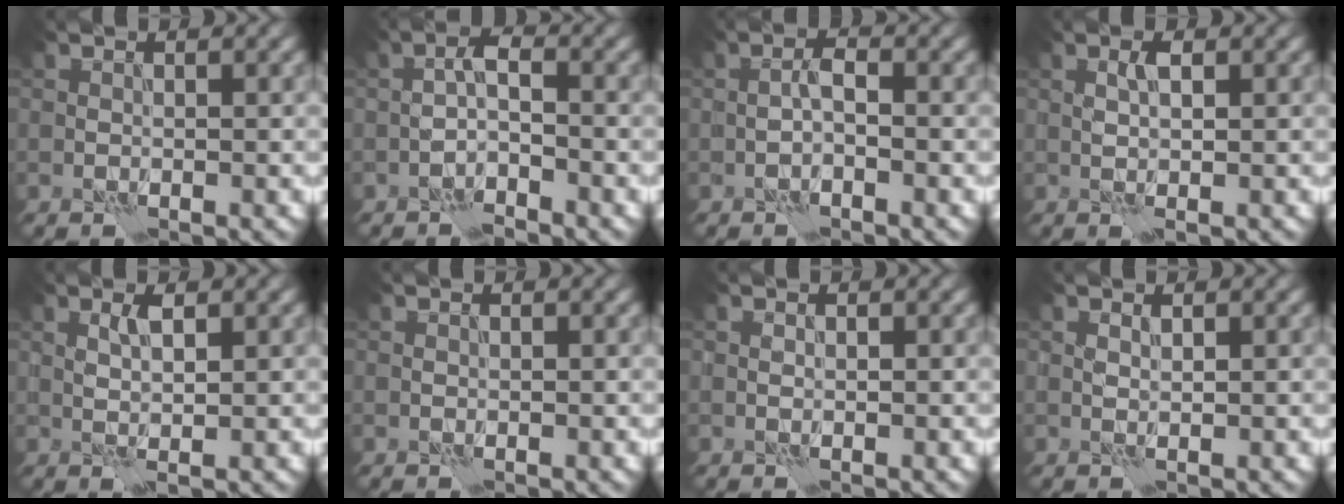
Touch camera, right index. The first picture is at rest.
{"total": 2.4, "force": [-1.6, 0.7, 1.7], "torque": [-0.030, 0.010, -0.038]}
{"total": 1.4, "force": [-0.7, 0.4, 1.2], "torque": [-0.021, 0.008, -0.017]}
{"total": 1.7, "force": [0.4, 0.4, 1.6], "torque": [-0.031, 0.004, 0.006]}
{"total": 1.7, "force": [0.7, 0.3, 1.5], "torque": [-0.030, 0.000, 0.011]}
{"total": 0.0}
{"total": 0.0}
{"total": 0.6, "force": [0.4, 0.2, 0.4], "torque": [-0.011, 0.000, 0.007]}